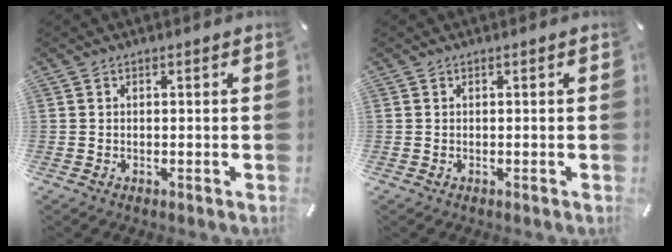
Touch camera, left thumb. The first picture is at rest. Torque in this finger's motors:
{"motor_torque": [-0.01, 0.00, -0.01, -0.04, 0.00]}